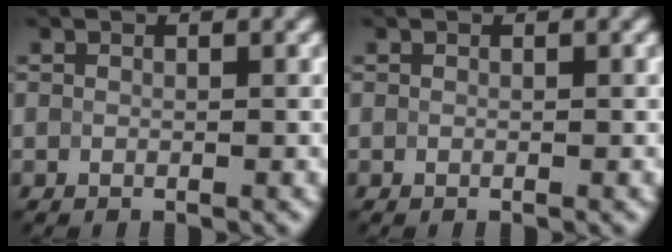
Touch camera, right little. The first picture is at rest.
{"total": 0.0}